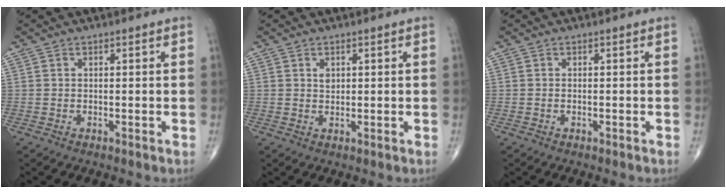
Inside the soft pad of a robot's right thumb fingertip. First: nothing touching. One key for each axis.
{"total": 1.5, "fx": 0.6, "fy": 1.1, "fz": 0.9, "tx": -0.009, "ty": -0.004, "tz": 0.012}
{"total": 0.0}